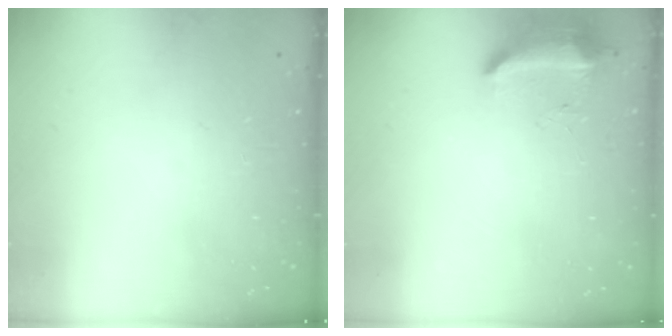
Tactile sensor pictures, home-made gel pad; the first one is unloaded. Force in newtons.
{"total": 8.2, "press": 8.2, "slide": 0.7}